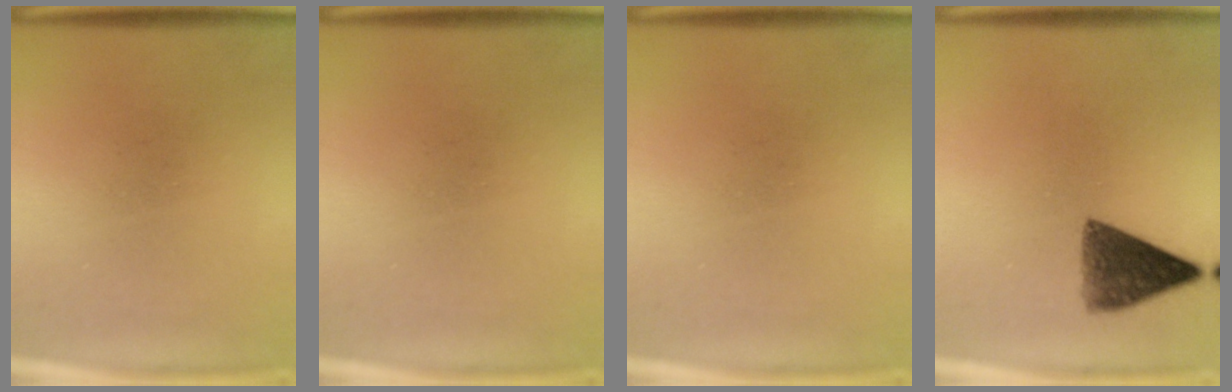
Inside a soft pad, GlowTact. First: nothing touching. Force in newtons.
{"total": 0.0}
{"total": 0.0}
{"total": 7.2}